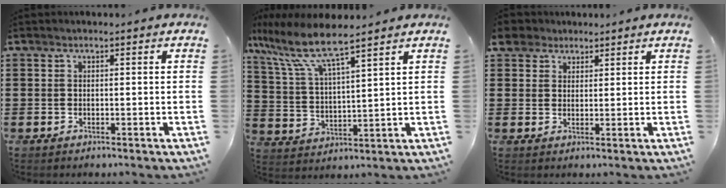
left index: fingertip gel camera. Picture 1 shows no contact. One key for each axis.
{"total": 8.4, "fx": 6.8, "fy": 0.9, "fz": 4.9, "tx": -0.122, "ty": -0.032, "tz": 0.117}
{"total": 3.4, "fx": 2.5, "fy": 2.3, "fz": 0.4, "tx": -0.016, "ty": 0.009, "tz": 0.044}